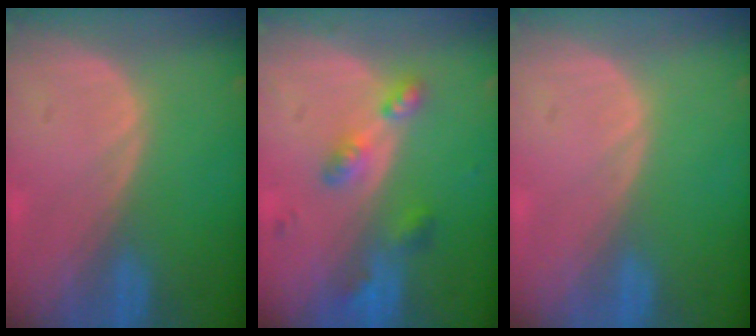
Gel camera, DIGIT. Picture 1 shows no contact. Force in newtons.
{"total": 5.2, "press": 4.8, "slide": 1.8}
{"total": 0.0}